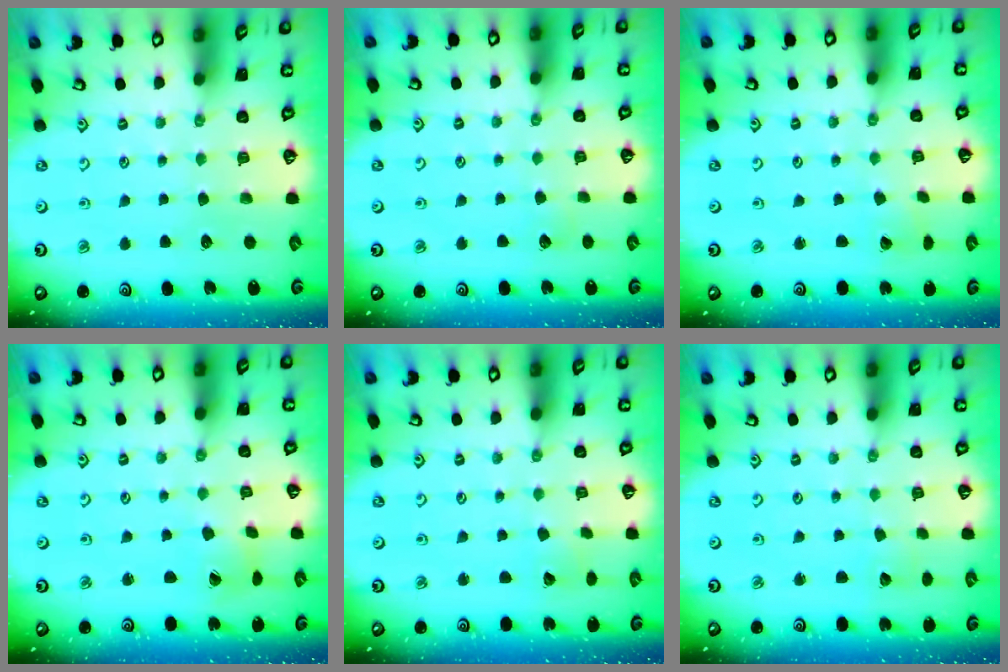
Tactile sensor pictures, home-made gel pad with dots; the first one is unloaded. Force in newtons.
{"total": 1.8, "press": 1.8, "slide": 0.2}
{"total": 1.7, "press": 1.7, "slide": 0.3}
{"total": 2.0, "press": 2.0, "slide": 0.4}
{"total": 2.8, "press": 2.8, "slide": 0.4}
{"total": 2.4, "press": 2.4, "slide": 0.3}